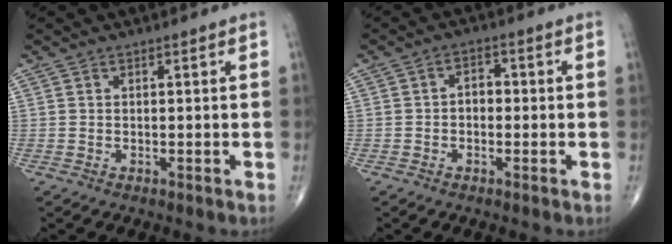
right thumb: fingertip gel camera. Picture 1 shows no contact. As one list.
[{"total": 3.3, "force": [-0.3, 2.3, 2.3], "torque": [-0.024, 0.015, -0.011]}]